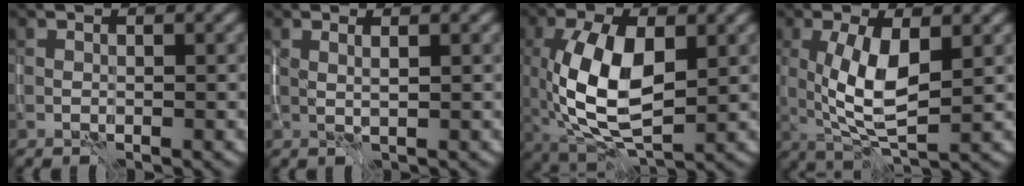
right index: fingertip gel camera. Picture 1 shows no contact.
{"total": 1.2, "force": [0.6, 0.1, 1.0], "torque": [-0.017, -0.003, 0.010]}
{"total": 9.2, "force": [0.2, 4.4, 8.0], "torque": [-0.166, -0.001, 0.005]}
{"total": 6.1, "force": [0.6, 2.2, 5.6], "torque": [-0.117, -0.011, 0.013]}